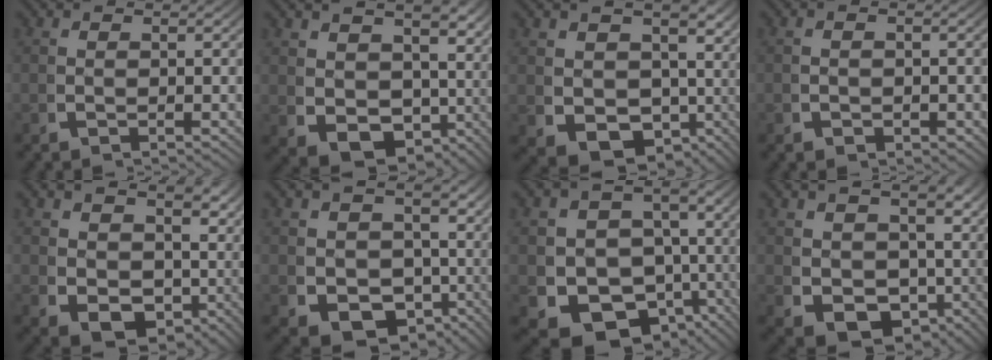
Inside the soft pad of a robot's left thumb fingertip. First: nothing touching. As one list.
[{"total": 8.1, "force": [0.7, 5.6, 5.9], "torque": [-0.123, -0.048, 0.043]}, {"total": 11.1, "force": [-1.0, 8.1, 7.5], "torque": [-0.163, -0.076, 0.023]}, {"total": 1.2, "force": [-0.5, 0.9, 0.6], "torque": [-0.004, -0.004, -0.011]}, {"total": 8.1, "force": [0.6, 5.4, 6.0], "torque": [-0.121, -0.040, 0.039]}, {"total": 12.4, "force": [-1.6, 9.2, 8.2], "torque": [-0.177, -0.082, 0.014]}, {"total": 17.0, "force": [-4.0, 13.4, 9.6], "torque": [-0.202, -0.092, -0.041]}, {"total": 9.3, "force": [0.2, 6.6, 6.5], "torque": [-0.141, -0.062, 0.038]}]